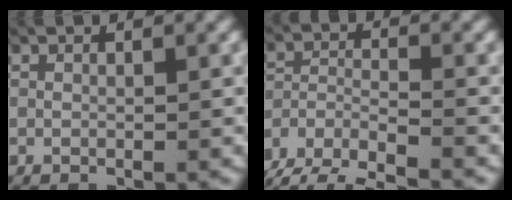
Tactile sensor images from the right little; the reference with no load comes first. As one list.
[{"total": 6.8, "force": [-4.3, 4.7, 2.4], "torque": [-0.060, -0.018, -0.078]}]